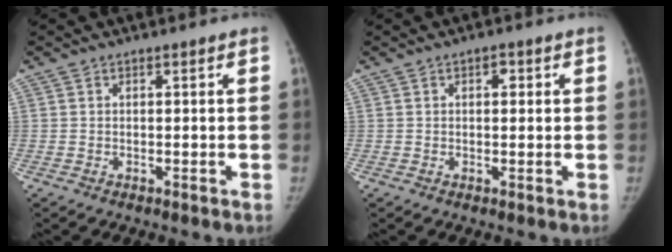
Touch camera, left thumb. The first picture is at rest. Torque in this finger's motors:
{"motor_torque": [-0.19, 0.04, -0.41, 0.28, 0.04]}